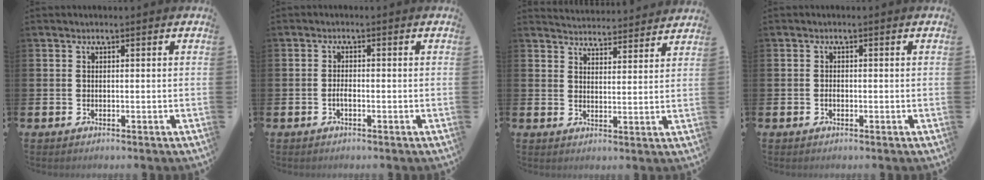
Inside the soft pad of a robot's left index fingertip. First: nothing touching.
{"total": 1.2, "force": [-0.5, 0.4, 1.0], "torque": [-0.016, -0.002, -0.011]}
{"total": 4.5, "force": [4.5, 0.4, -0.1], "torque": [-0.009, -0.034, 0.079]}
{"total": 0.7, "force": [-0.3, 0.5, 0.5], "torque": [-0.013, 0.002, -0.005]}